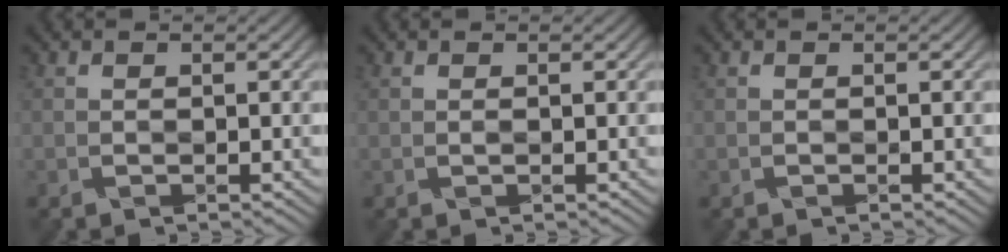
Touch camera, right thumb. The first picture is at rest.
{"total": 0.0}
{"total": 0.0}